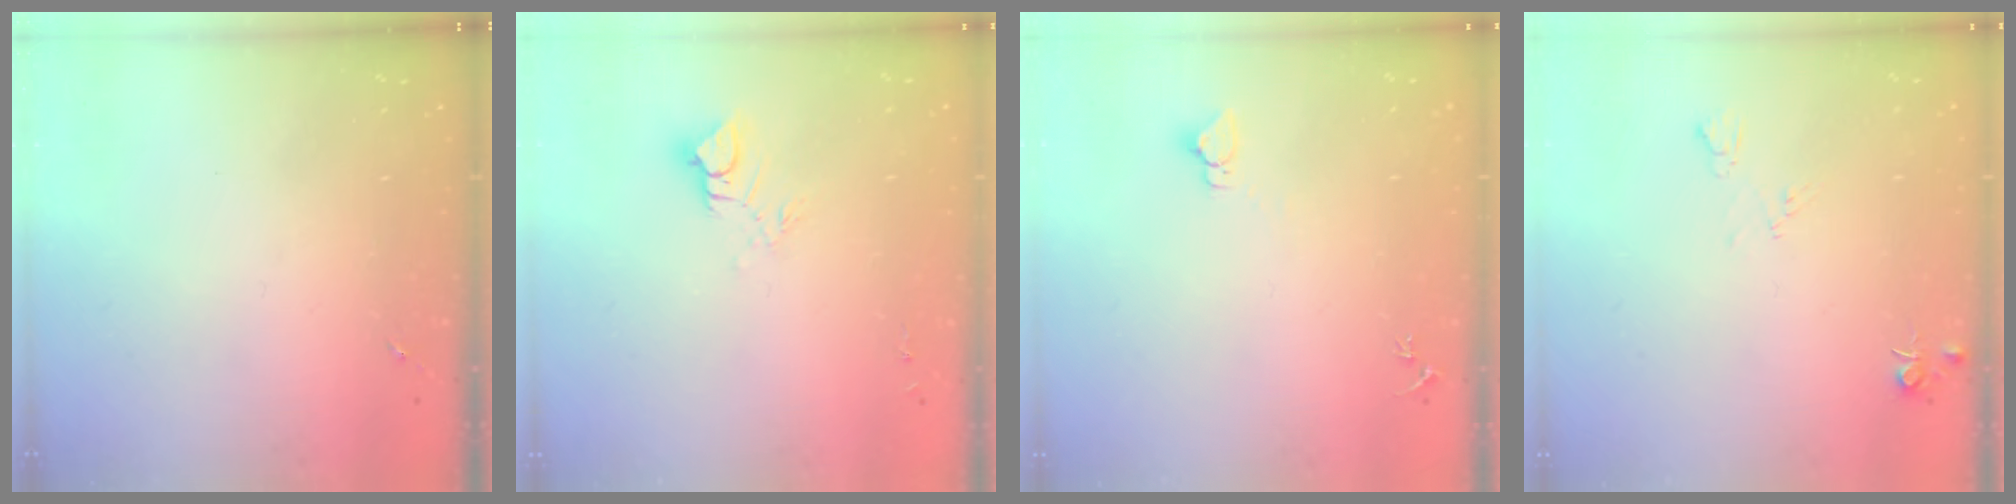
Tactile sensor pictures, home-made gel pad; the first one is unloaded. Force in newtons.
{"total": 6.3, "press": 6.3, "slide": 0.5}
{"total": 2.8, "press": 2.8, "slide": 0.2}
{"total": 5.2, "press": 5.2, "slide": 0.7}